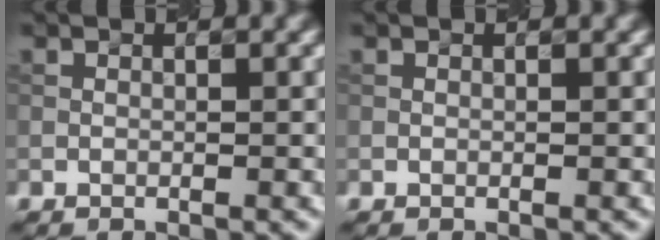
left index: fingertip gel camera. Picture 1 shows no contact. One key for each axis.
{"total": 0.0}